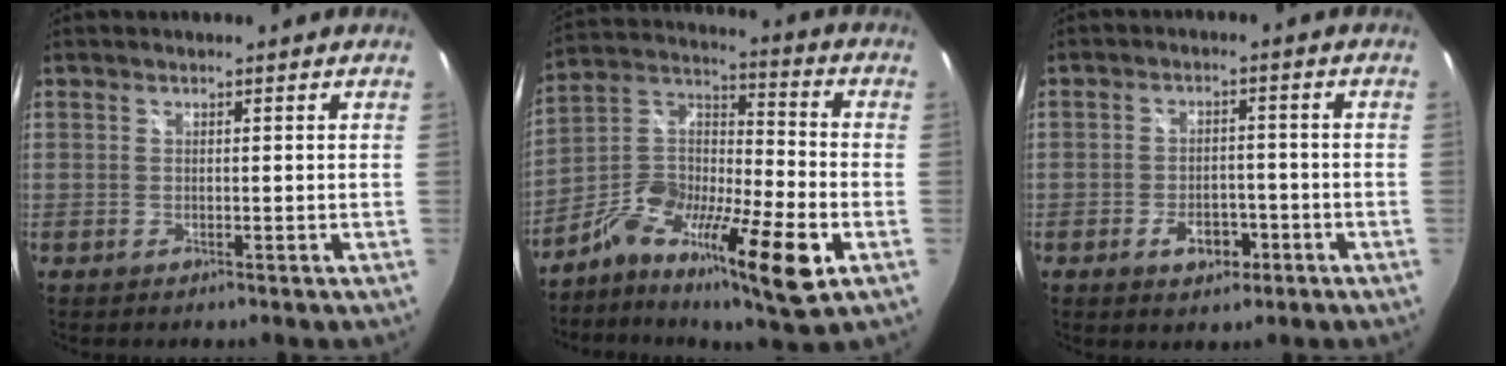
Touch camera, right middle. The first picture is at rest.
{"total": 19.6, "force": [-9.0, 5.5, 16.5], "torque": [-0.305, -0.024, -0.168]}
{"total": 5.4, "force": [-2.8, 3.2, 3.2], "torque": [-0.066, 0.001, -0.039]}